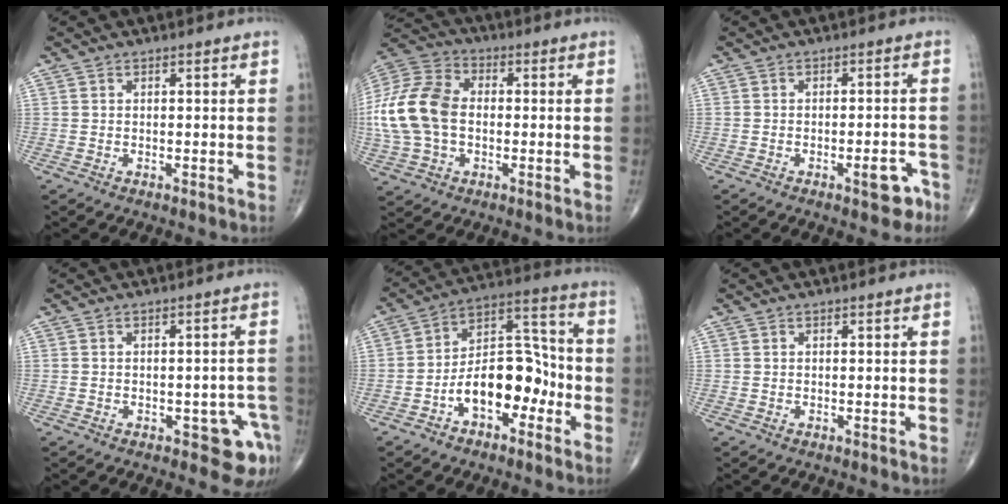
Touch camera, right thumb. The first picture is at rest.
{"total": 17.5, "force": [-0.7, 12.0, 12.8], "torque": [-0.277, 0.023, -0.015]}
{"total": 4.7, "force": [-2.7, 1.9, 3.4], "torque": [-0.025, 0.023, -0.032]}
{"total": 6.6, "force": [-3.3, 3.0, 4.9], "torque": [-0.031, 0.019, -0.036]}
{"total": 13.9, "force": [-4.8, 8.1, 10.2], "torque": [-0.135, 0.058, -0.085]}
{"total": 0.0}